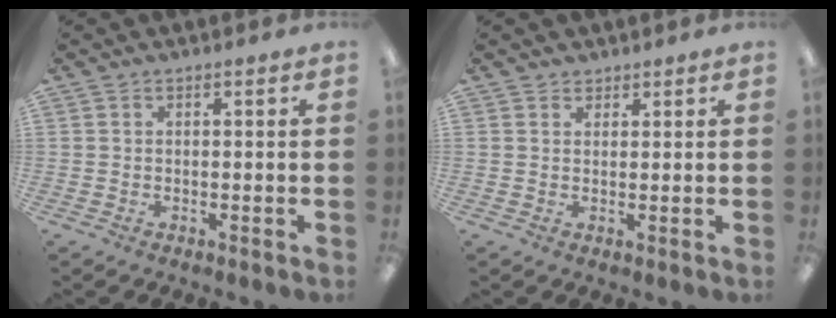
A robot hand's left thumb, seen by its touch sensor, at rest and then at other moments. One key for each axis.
{"total": 1.4, "fx": 1.2, "fy": 0.7, "fz": -0.1, "tx": 0.001, "ty": -0.001, "tz": 0.025}